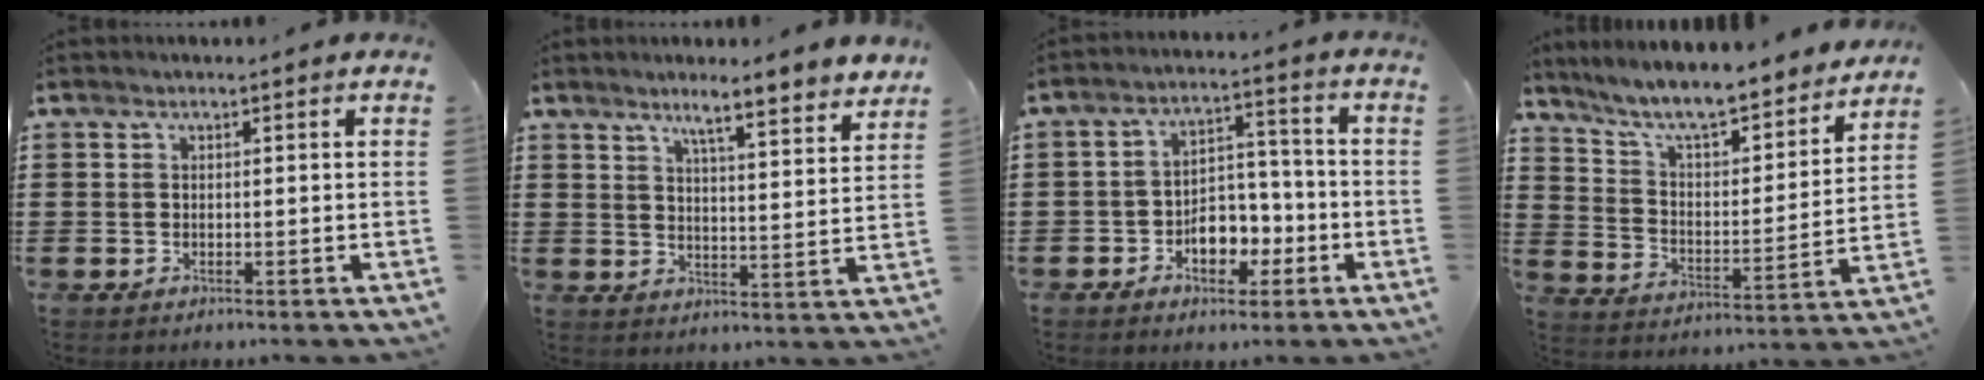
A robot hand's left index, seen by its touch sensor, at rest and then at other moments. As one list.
[{"total": 4.9, "force": [4.4, -0.7, 2.1], "torque": [-0.052, -0.032, 0.068]}, {"total": 5.9, "force": [-2.7, 4.0, 3.5], "torque": [-0.055, 0.011, -0.051]}, {"total": 7.9, "force": [7.1, 0.7, 3.4], "torque": [-0.096, -0.050, 0.118]}]